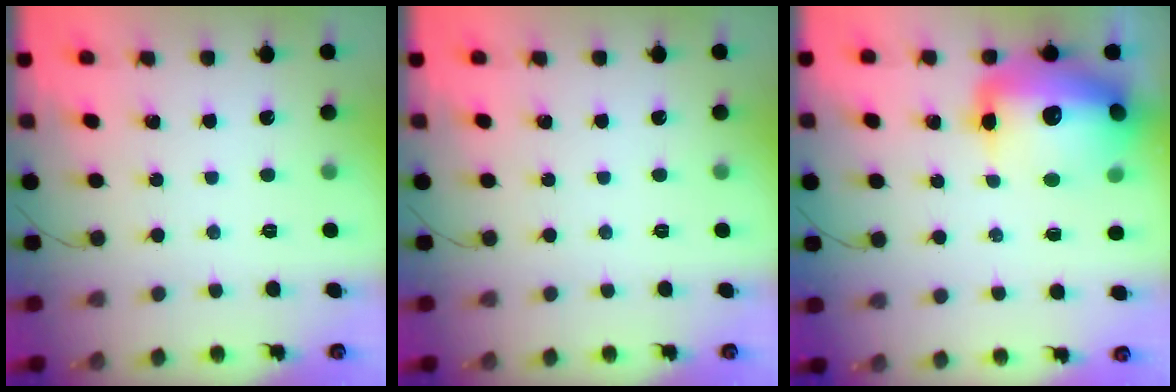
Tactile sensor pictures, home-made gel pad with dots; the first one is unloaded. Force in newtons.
{"total": 0.0}
{"total": 20.6, "press": 20.0, "slide": 4.9}